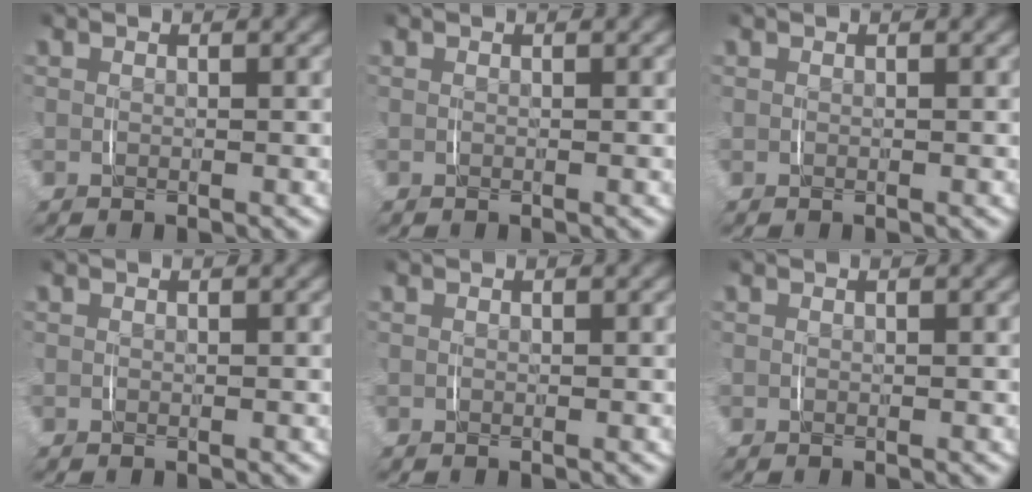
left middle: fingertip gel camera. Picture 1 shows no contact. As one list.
[{"total": 0.0}, {"total": 0.0}, {"total": 0.0}, {"total": 0.0}, {"total": 0.0}]